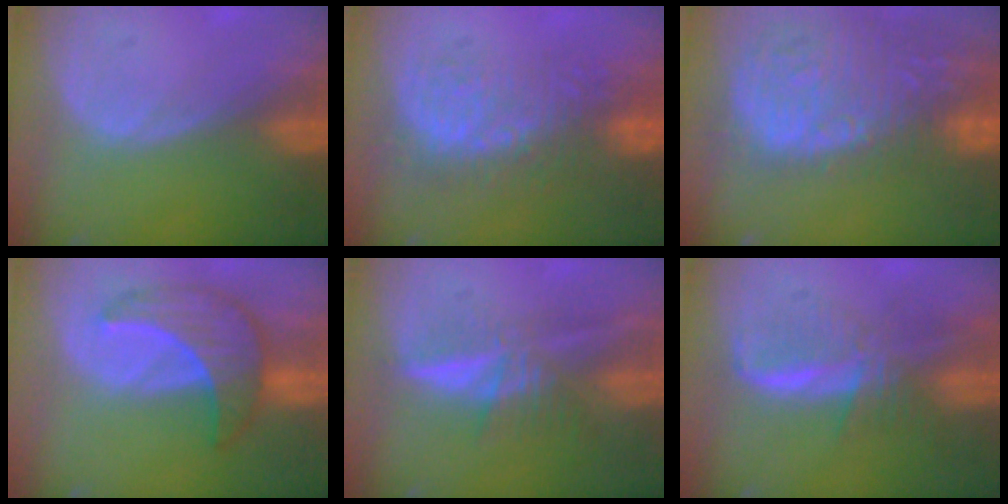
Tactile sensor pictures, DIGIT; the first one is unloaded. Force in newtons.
{"total": 9.0, "press": 8.6, "slide": 2.5}
{"total": 15.8, "press": 12.9, "slide": 9.1}
{"total": 7.3, "press": 7.3, "slide": 0.2}
{"total": 5.9, "press": 5.6, "slide": 2.0}
{"total": 6.3, "press": 6.1, "slide": 1.2}